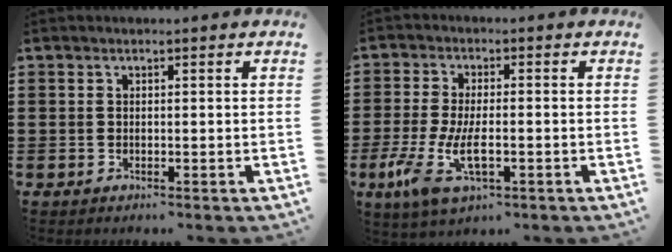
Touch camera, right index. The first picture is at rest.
{"total": 8.6, "force": [-2.6, 3.2, 7.5], "torque": [-0.171, -0.017, -0.047]}